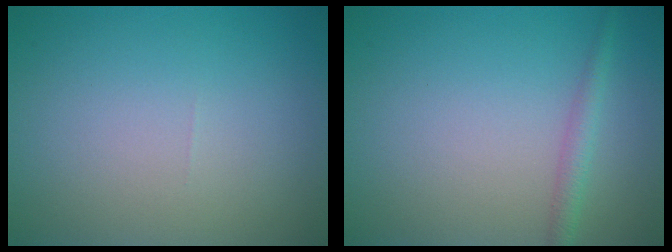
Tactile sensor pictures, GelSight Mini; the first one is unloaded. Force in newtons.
{"total": 1.7, "press": 1.7, "slide": 0.1}